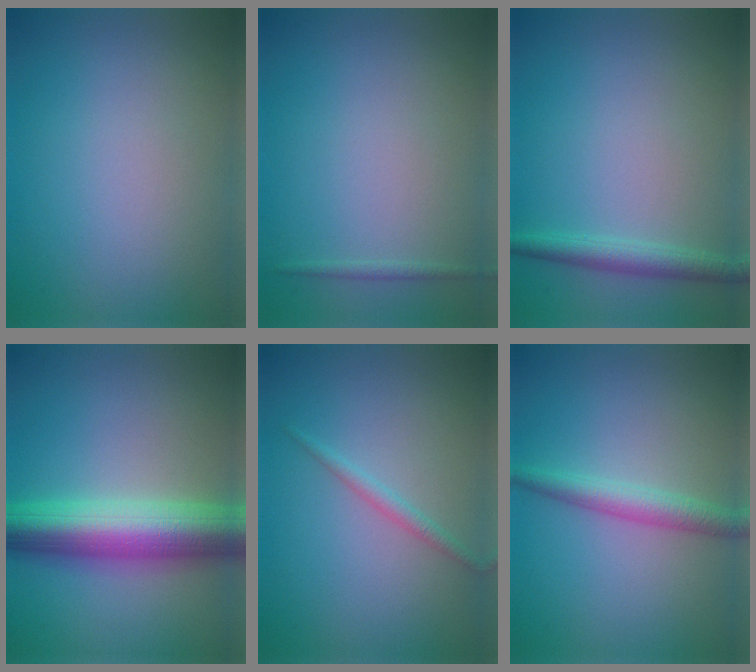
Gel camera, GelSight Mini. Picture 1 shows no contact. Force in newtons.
{"total": 0.5, "press": 0.5, "slide": 0.1}
{"total": 2.2, "press": 2.2, "slide": 0.1}
{"total": 9.0, "press": 9.0, "slide": 0.4}
{"total": 1.3, "press": 1.3, "slide": 0.0}
{"total": 2.7, "press": 2.7, "slide": 0.0}